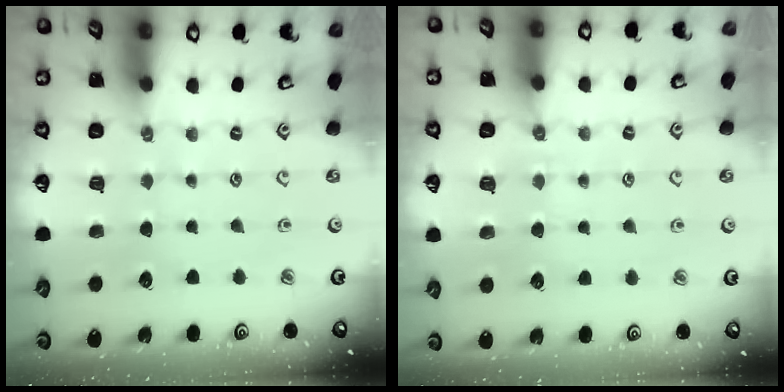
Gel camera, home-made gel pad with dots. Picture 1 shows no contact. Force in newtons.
{"total": 2.9, "press": 2.8, "slide": 0.6}